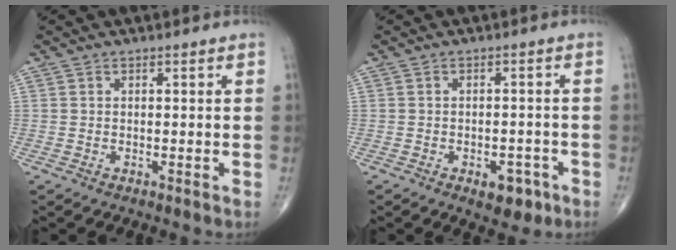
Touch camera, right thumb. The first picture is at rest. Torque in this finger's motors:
{"motor_torque": [0.65, 0.84, 0.00, -0.15, 0.10]}